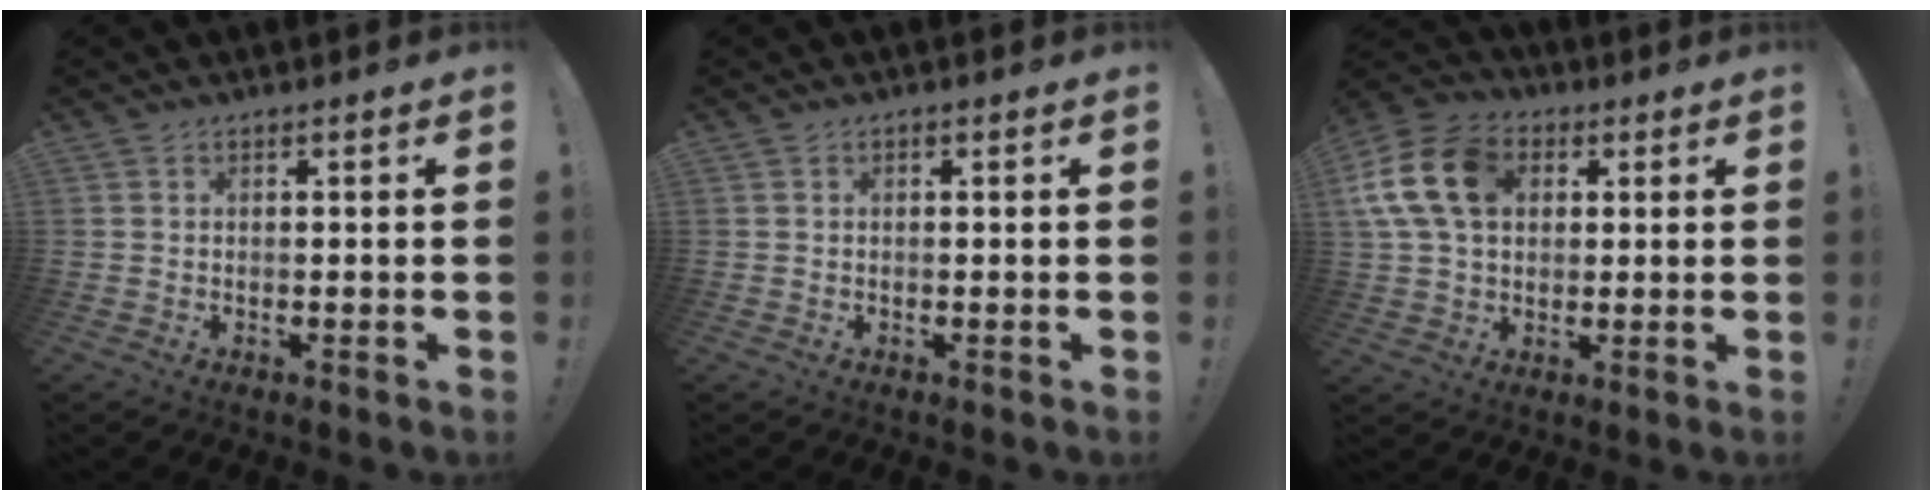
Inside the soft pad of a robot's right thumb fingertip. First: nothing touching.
{"total": 0.0}
{"total": 16.2, "force": [4.3, 11.9, 10.0], "torque": [-0.184, 0.001, 0.084]}